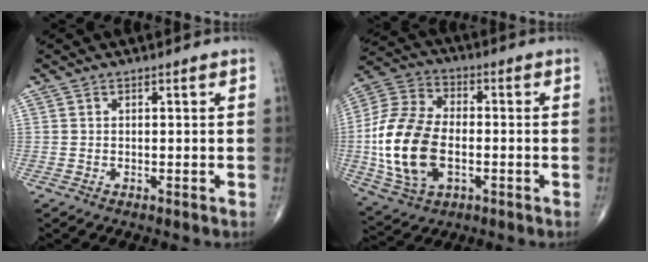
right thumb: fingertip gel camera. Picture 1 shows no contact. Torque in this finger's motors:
{"motor_torque": [-0.05, 0.70, 1.23, 0.38, 0.53]}